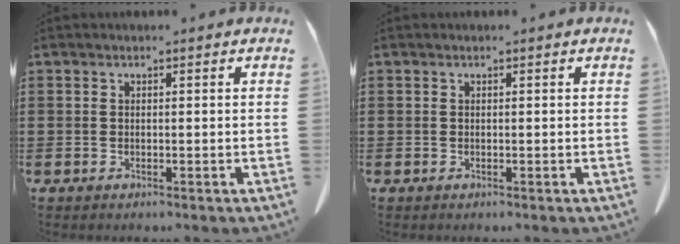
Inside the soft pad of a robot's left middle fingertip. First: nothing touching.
{"total": 0.0}